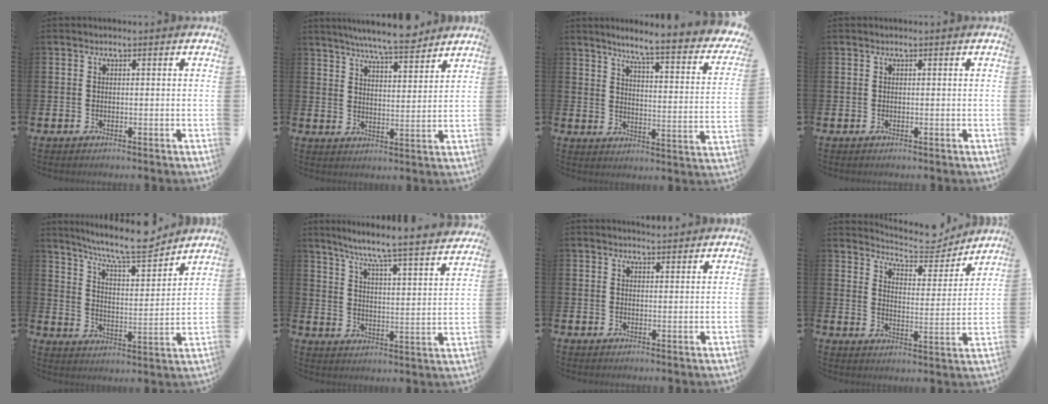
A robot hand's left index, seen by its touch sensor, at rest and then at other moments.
{"total": 7.2, "force": [6.8, 0.4, 2.2], "torque": [-0.052, -0.034, 0.120]}
{"total": 6.3, "force": [5.2, 0.3, 3.6], "torque": [-0.081, -0.050, 0.076]}
{"total": 0.0}
{"total": 9.8, "force": [8.9, 1.2, 3.9], "torque": [-0.096, -0.058, 0.153]}
{"total": 6.6, "force": [6.0, -0.3, 2.6], "torque": [-0.075, -0.057, 0.094]}
{"total": 2.4, "force": [2.4, 0.2, -0.1], "torque": [0.006, -0.015, 0.043]}
{"total": 6.6, "force": [6.3, 1.6, 1.1], "torque": [-0.040, -0.047, 0.108]}